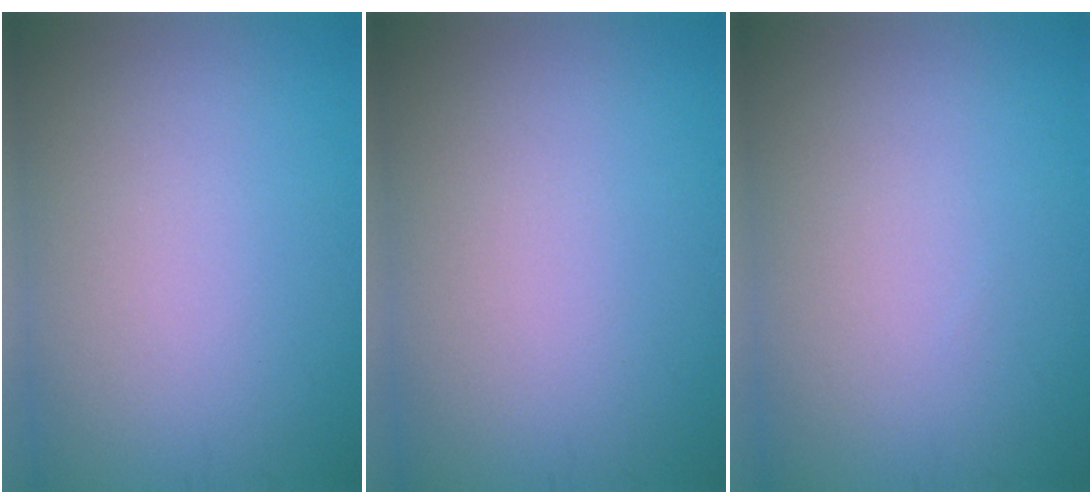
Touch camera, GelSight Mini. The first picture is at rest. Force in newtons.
{"total": 0.0}
{"total": 0.0}